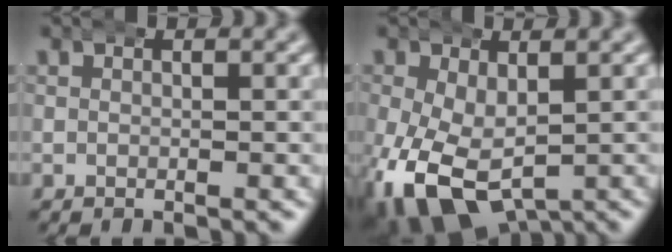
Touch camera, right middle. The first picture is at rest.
{"total": 9.6, "force": [-3.6, 6.5, 6.1], "torque": [-0.141, -0.062, -0.029]}